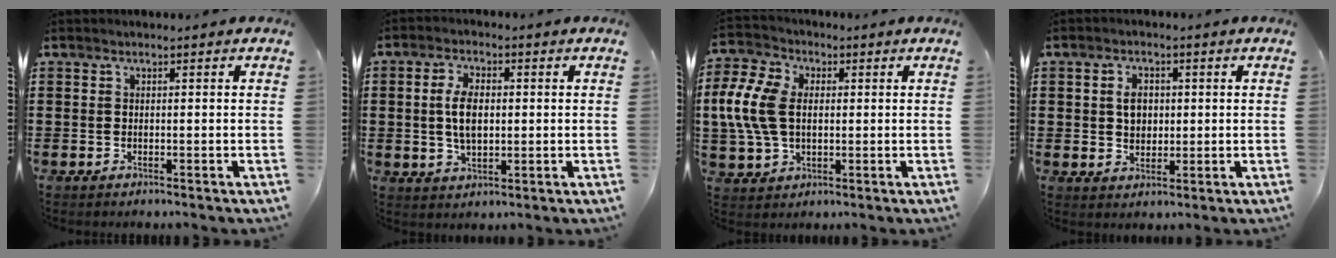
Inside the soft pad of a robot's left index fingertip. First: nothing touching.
{"total": 5.9, "force": [0.5, 3.0, 5.0], "torque": [-0.105, 0.003, 0.001]}
{"total": 9.7, "force": [0.6, 6.9, 6.8], "torque": [-0.182, 0.010, 0.005]}
{"total": 3.7, "force": [0.7, 2.7, 2.5], "torque": [-0.048, 0.007, 0.009]}